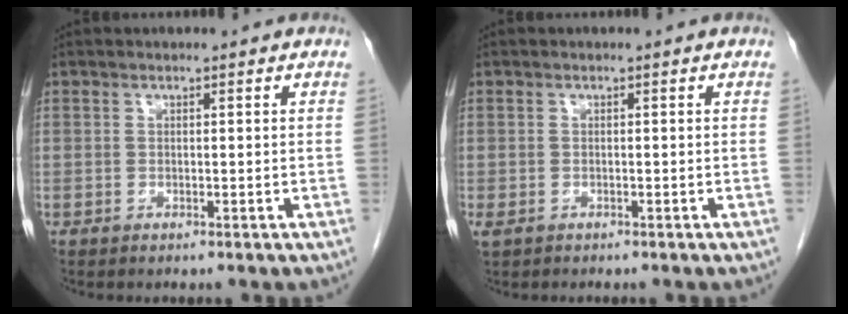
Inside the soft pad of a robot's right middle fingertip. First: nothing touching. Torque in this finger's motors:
{"motor_torque": [0.48, -0.29, 0.12, 0.03]}